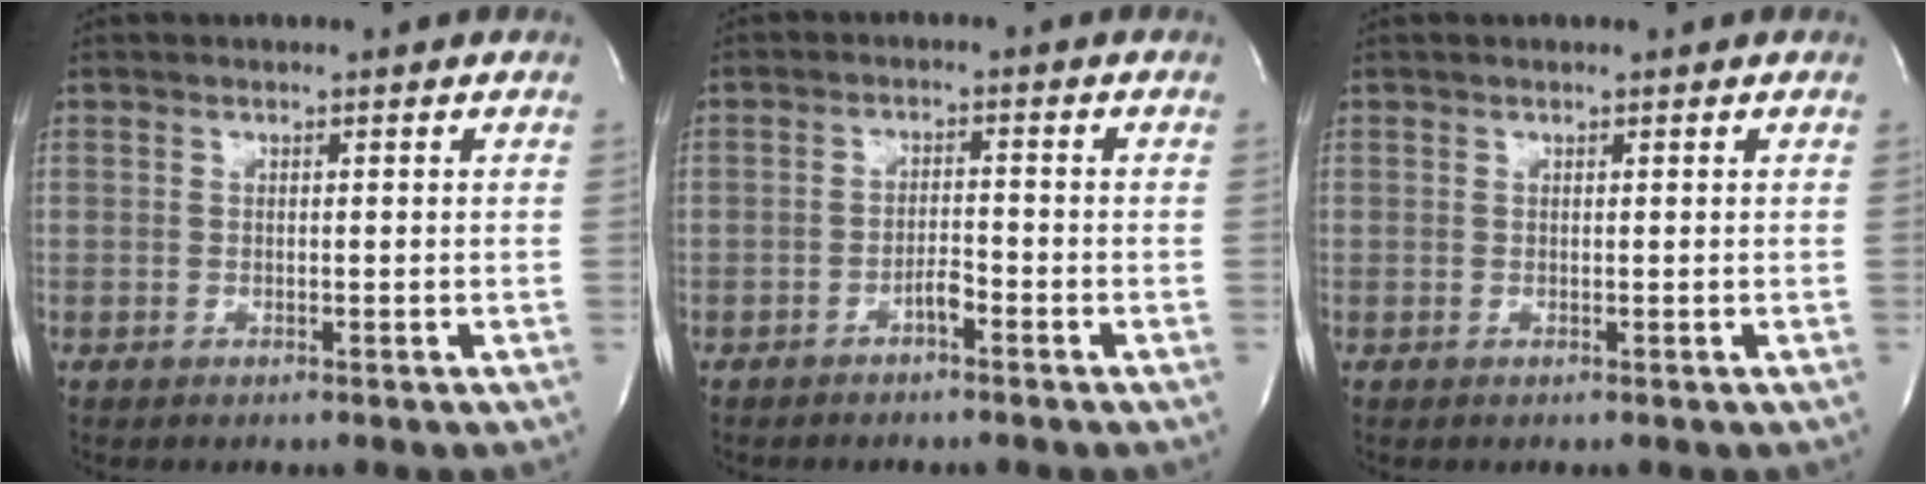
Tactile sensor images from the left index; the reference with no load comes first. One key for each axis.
{"total": 2.2, "fx": -1.7, "fy": 0.4, "fz": 1.4, "tx": -0.026, "ty": 0.000, "tz": -0.028}
{"total": 0.8, "fx": 0.7, "fy": 0.0, "fz": 0.3, "tx": -0.006, "ty": 0.011, "tz": 0.013}